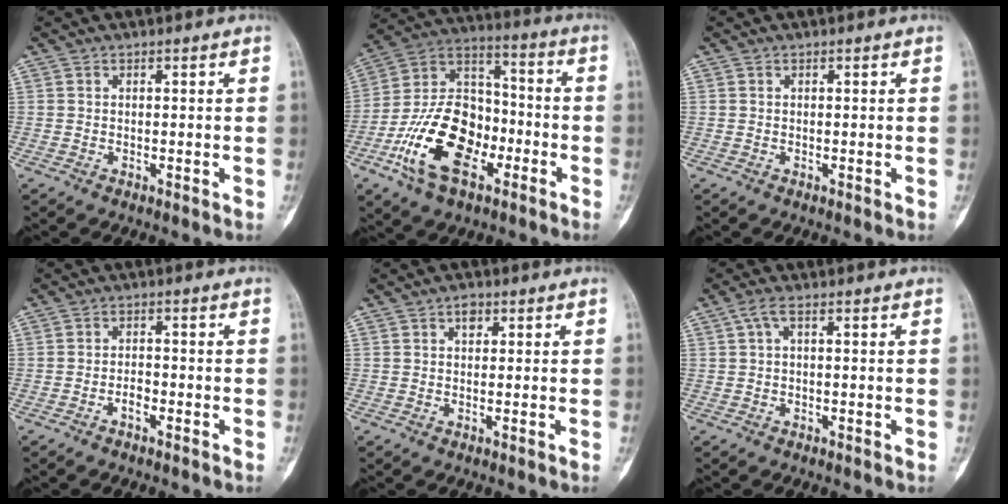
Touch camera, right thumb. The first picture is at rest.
{"total": 19.7, "force": [-8.0, 11.8, 13.7], "torque": [-0.231, 0.062, -0.146]}
{"total": 0.0}
{"total": 2.3, "force": [-1.4, 0.9, 1.5], "torque": [-0.026, 0.015, -0.028]}
{"total": 1.6, "force": [0.5, 1.1, 1.1], "torque": [-0.012, 0.003, 0.002]}
{"total": 2.1, "force": [0.4, 0.5, 2.0], "torque": [-0.049, 0.019, 0.010]}